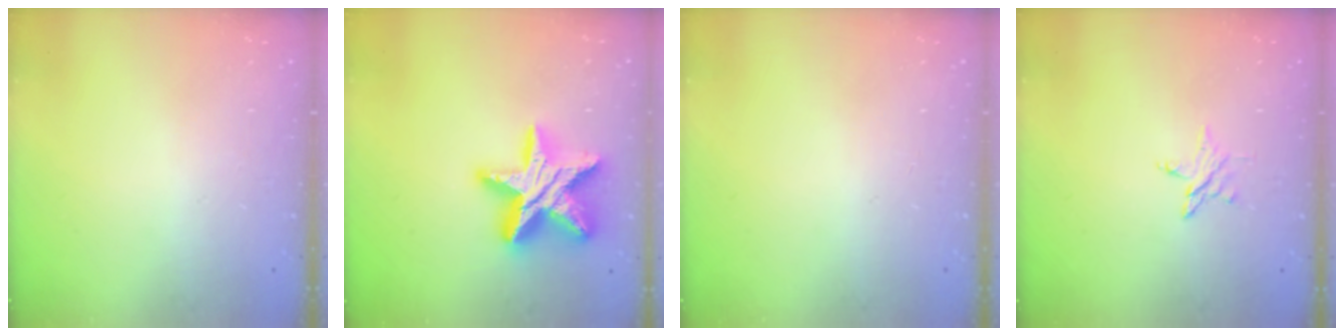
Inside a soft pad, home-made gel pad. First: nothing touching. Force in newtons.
{"total": 20.7, "press": 20.7, "slide": 1.9}
{"total": 0.0}
{"total": 3.3, "press": 3.3, "slide": 0.3}